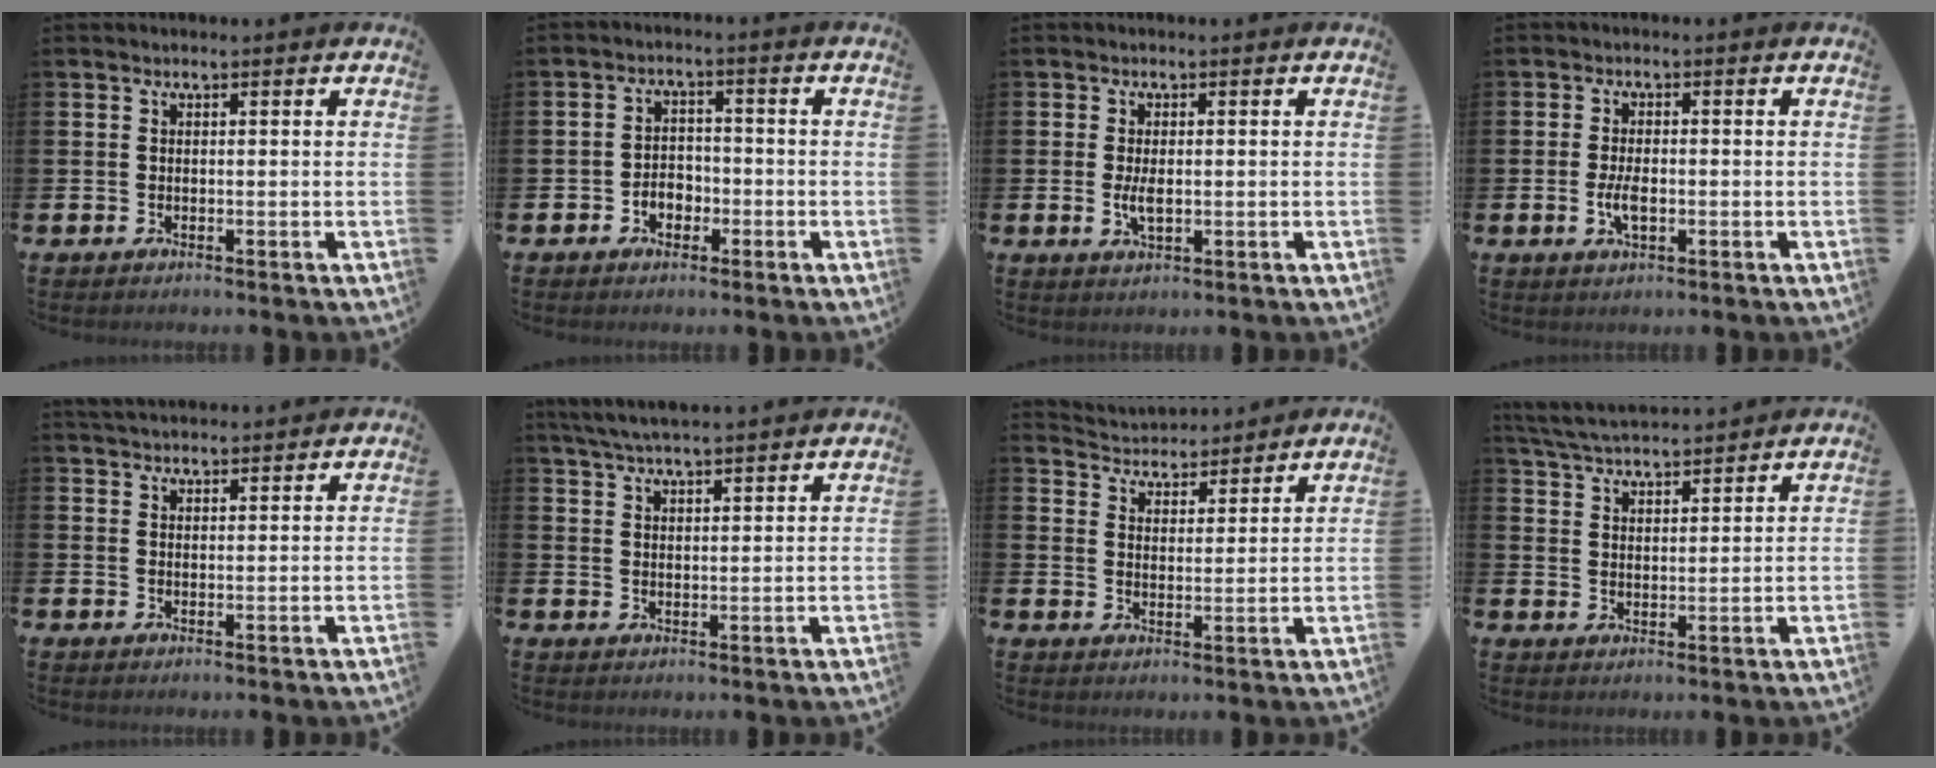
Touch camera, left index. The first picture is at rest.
{"total": 3.0, "force": [-1.5, 2.3, 1.4], "torque": [-0.030, 0.007, -0.033]}
{"total": 2.9, "force": [0.0, 1.3, 2.6], "torque": [-0.049, 0.003, -0.001]}
{"total": 3.3, "force": [-0.6, 1.5, 3.0], "torque": [-0.044, -0.002, -0.012]}
{"total": 2.8, "force": [2.8, 0.5, 0.3], "torque": [-0.009, -0.009, 0.051]}
{"total": 4.7, "force": [4.5, 0.2, 1.3], "torque": [-0.046, -0.011, 0.084]}
{"total": 4.1, "force": [3.9, 1.0, -0.5], "torque": [-0.017, -0.026, 0.070]}
{"total": 5.1, "force": [5.0, 0.4, 0.6], "torque": [-0.034, -0.027, 0.091]}